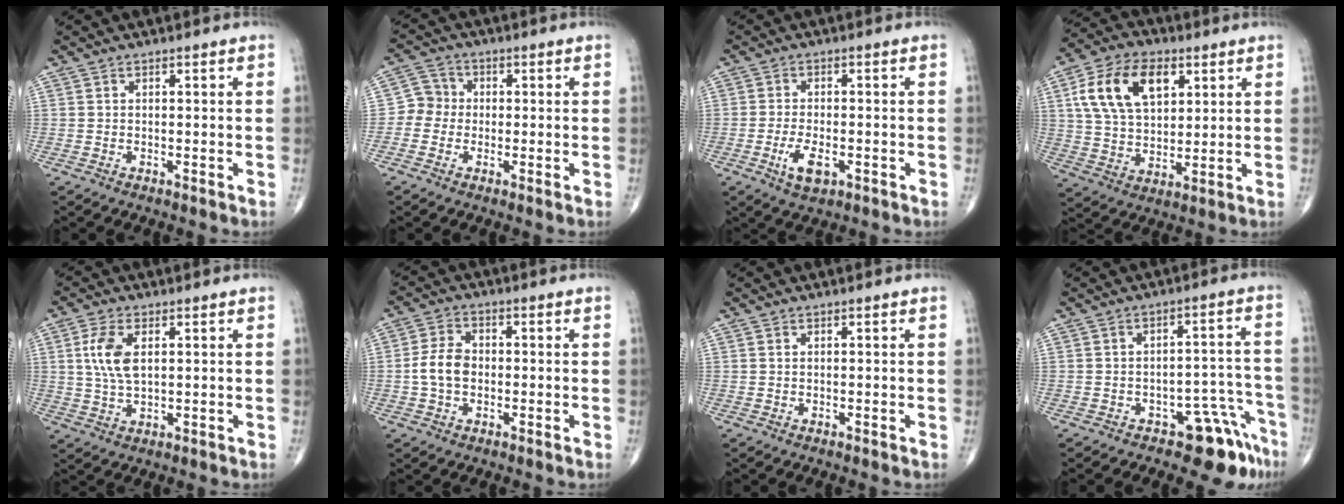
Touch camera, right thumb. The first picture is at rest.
{"total": 4.3, "force": [-0.7, 4.1, 1.1], "torque": [0.007, 0.013, -0.028]}
{"total": 5.4, "force": [-2.0, 2.6, 4.3], "torque": [-0.080, 0.001, -0.031]}
{"total": 15.6, "force": [5.6, 9.5, 11.1], "torque": [-0.185, -0.005, 0.106]}
{"total": 7.2, "force": [1.7, 3.6, 6.0], "torque": [-0.129, -0.004, 0.035]}
{"total": 6.2, "force": [-0.6, 4.3, 4.4], "torque": [-0.083, 0.016, -0.016]}
{"total": 0.0}
{"total": 8.5, "force": [-5.9, 4.0, 4.6], "torque": [-0.017, 0.068, -0.076]}